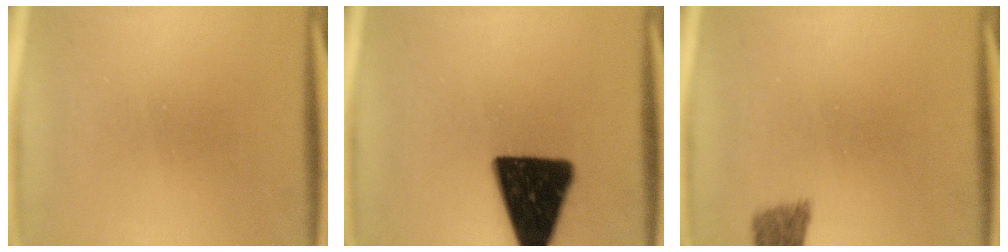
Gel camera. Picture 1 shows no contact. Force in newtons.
{"total": 18.5}
{"total": 3.1}